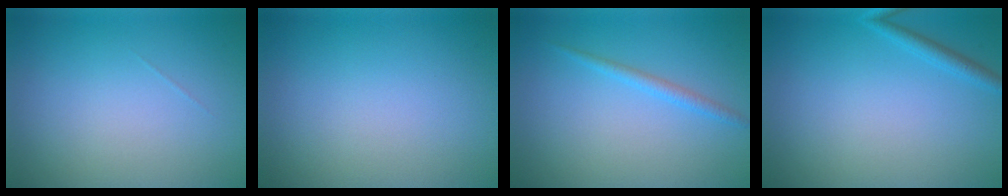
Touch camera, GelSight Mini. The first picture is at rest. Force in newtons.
{"total": 0.0}
{"total": 1.3, "press": 1.3, "slide": 0.1}
{"total": 1.3, "press": 1.3, "slide": 0.1}